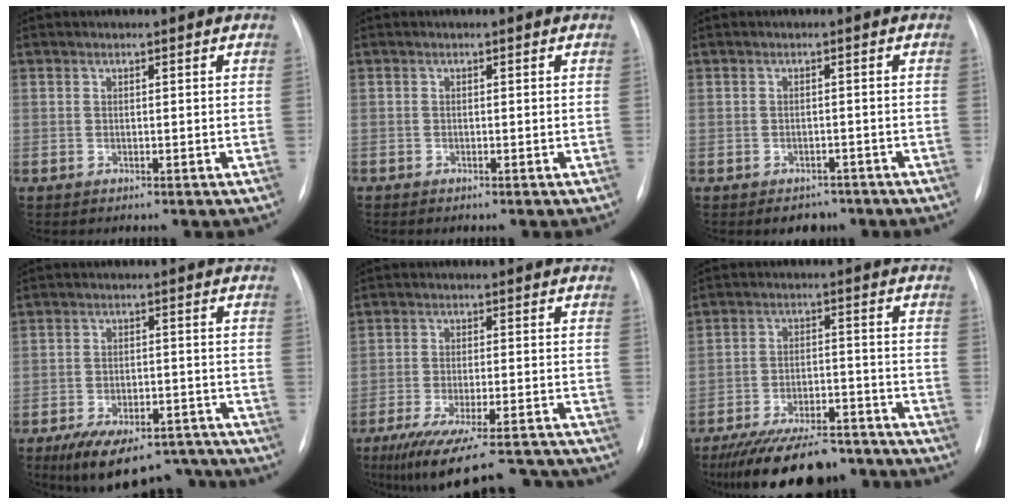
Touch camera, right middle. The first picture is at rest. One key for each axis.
{"total": 0.0}
{"total": 3.4, "fx": -2.6, "fy": 2.0, "fz": 0.9, "tx": -0.007, "ty": 0.006, "tz": -0.027}
{"total": 11.8, "fx": -7.9, "fy": 7.3, "fz": 4.9, "tx": -0.066, "ty": 0.023, "tz": -0.107}
{"total": 18.2, "fx": -15.8, "fy": 3.4, "fz": 8.3, "tx": -0.121, "ty": -0.016, "tz": -0.220}
{"total": 17.4, "fx": -14.6, "fy": 5.5, "fz": 7.7, "tx": -0.118, "ty": 0.005, "tz": -0.216}